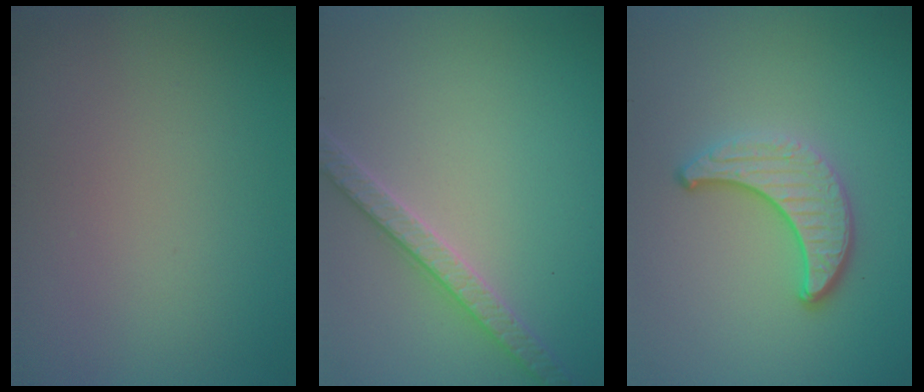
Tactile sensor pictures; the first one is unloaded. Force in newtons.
{"total": 2.7, "press": 2.7, "slide": 0.1}
{"total": 3.8, "press": 3.0, "slide": 2.3}